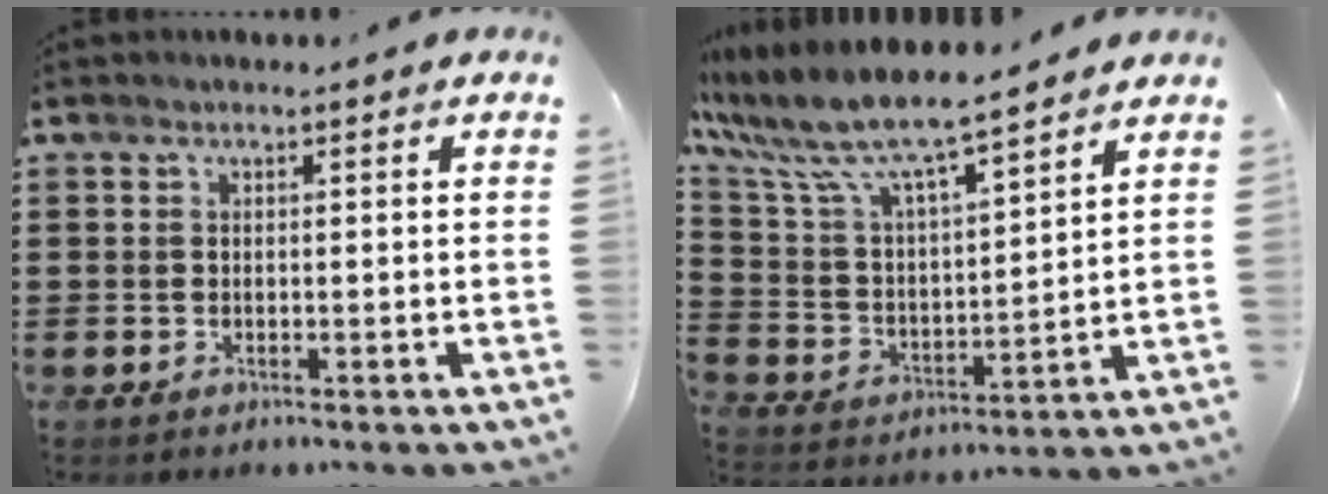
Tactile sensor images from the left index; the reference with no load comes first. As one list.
[{"total": 8.7, "force": [7.4, 1.1, 4.3], "torque": [-0.116, -0.045, 0.125]}]